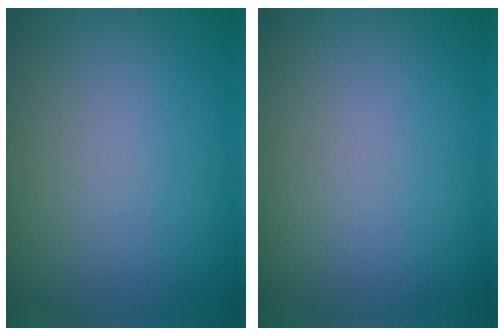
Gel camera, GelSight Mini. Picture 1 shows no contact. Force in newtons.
{"total": 0.0}